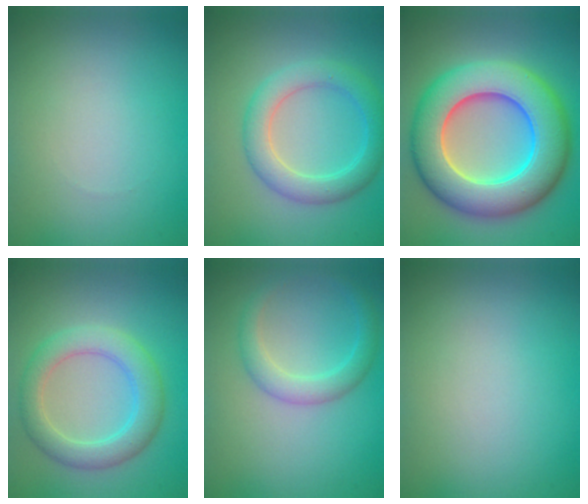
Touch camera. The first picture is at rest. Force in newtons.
{"total": 4.3, "press": 4.3, "slide": 0.1}
{"total": 12.3, "press": 12.3, "slide": 0.2}
{"total": 4.6, "press": 4.6, "slide": 0.1}
{"total": 2.7, "press": 2.7, "slide": 0.1}
{"total": 0.0}